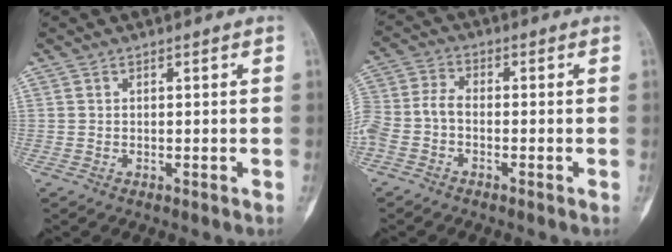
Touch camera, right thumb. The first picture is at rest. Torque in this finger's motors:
{"motor_torque": [-0.12, 0.56, 0.31, -0.27, 0.10]}